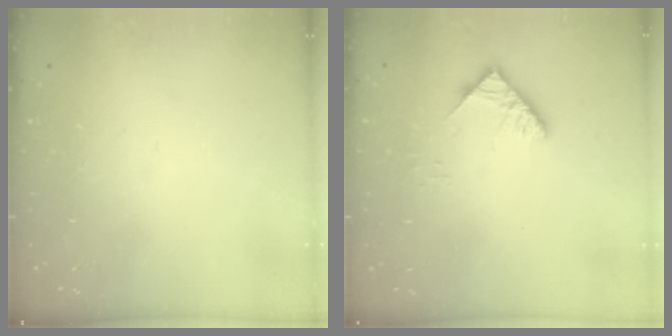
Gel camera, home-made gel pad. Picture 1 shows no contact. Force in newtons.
{"total": 4.7, "press": 4.7, "slide": 0.9}